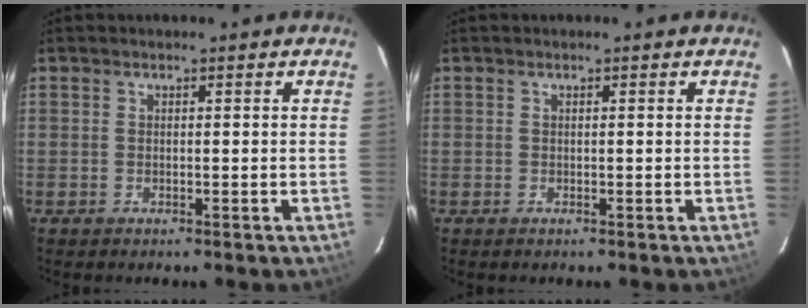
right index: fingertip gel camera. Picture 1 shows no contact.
{"total": 0.0}